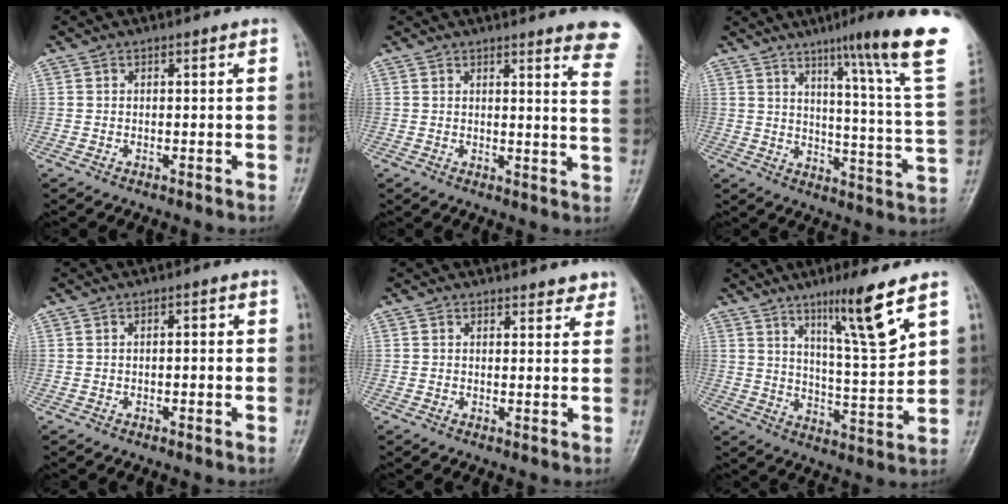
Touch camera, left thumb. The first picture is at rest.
{"total": 9.7, "force": [8.1, 0.5, 5.3], "torque": [-0.037, -0.059, 0.068]}
{"total": 22.1, "force": [13.4, 0.7, 17.6], "torque": [-0.225, -0.074, 0.178]}
{"total": 1.6, "force": [-0.1, 0.7, 1.4], "torque": [-0.017, 0.005, -0.002]}
{"total": 2.8, "force": [2.5, 1.2, 0.6], "torque": [0.015, -0.013, 0.021]}
{"total": 12.2, "force": [7.2, 1.0, 9.8], "torque": [-0.159, -0.049, 0.126]}